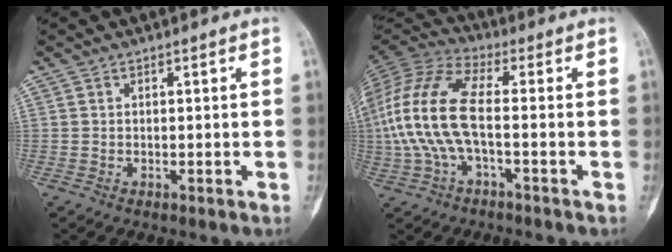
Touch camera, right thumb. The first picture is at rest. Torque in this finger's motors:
{"motor_torque": [2.46, 2.55, 2.24, -0.27, 0.32]}